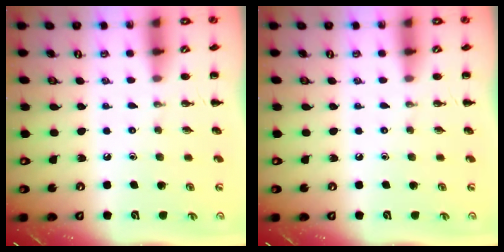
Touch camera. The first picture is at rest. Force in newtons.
{"total": 0.0}